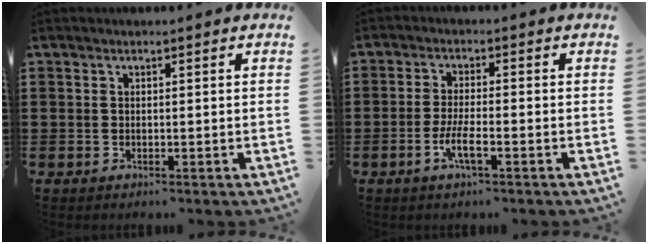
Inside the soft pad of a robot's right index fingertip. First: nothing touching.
{"total": 4.2, "force": [-1.9, 0.7, 3.7], "torque": [-0.075, -0.004, -0.037]}